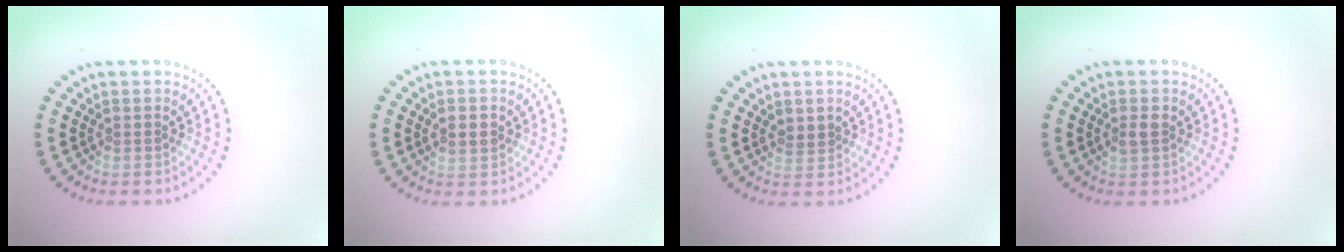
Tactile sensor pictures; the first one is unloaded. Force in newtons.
{"total": 1.7, "press": 1.7, "slide": 0.3}
{"total": 1.2, "press": 1.1, "slide": 0.4}
{"total": 1.3, "press": 1.3, "slide": 0.2}